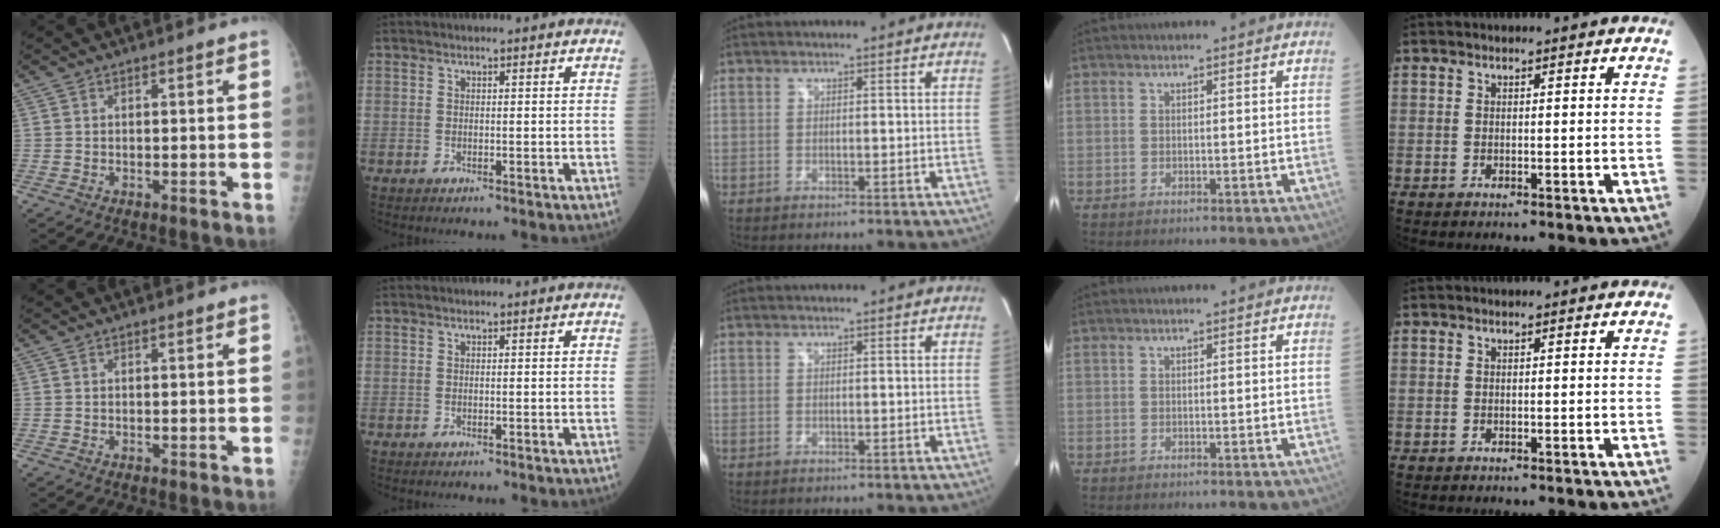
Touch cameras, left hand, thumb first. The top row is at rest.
{}